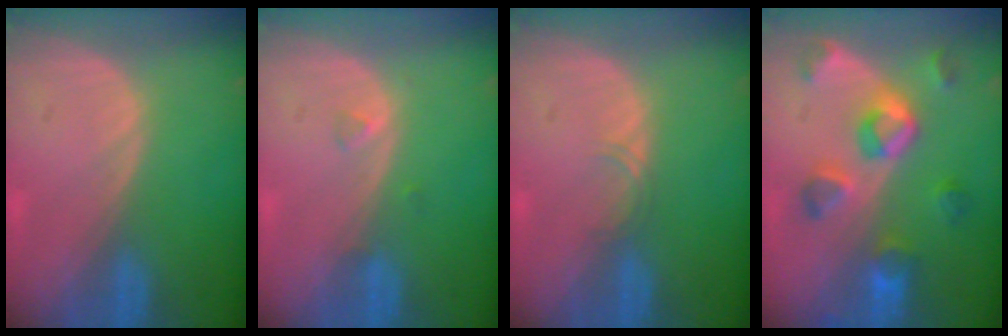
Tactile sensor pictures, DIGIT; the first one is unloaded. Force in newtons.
{"total": 1.0, "press": 1.0, "slide": 0.2}
{"total": 1.1, "press": 1.1, "slide": 0.1}
{"total": 7.8, "press": 7.7, "slide": 0.7}